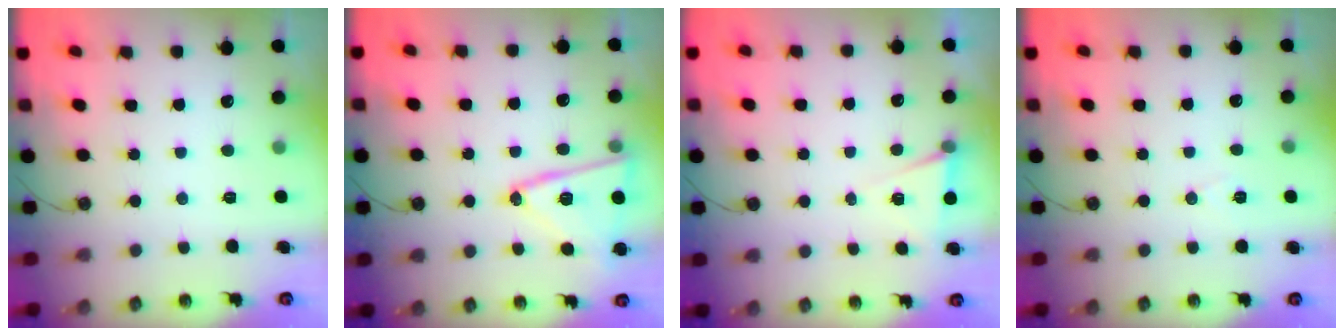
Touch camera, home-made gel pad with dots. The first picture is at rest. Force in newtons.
{"total": 16.6, "press": 16.5, "slide": 1.7}
{"total": 5.7, "press": 3.3, "slide": 4.6}
{"total": 6.0, "press": 4.0, "slide": 4.5}